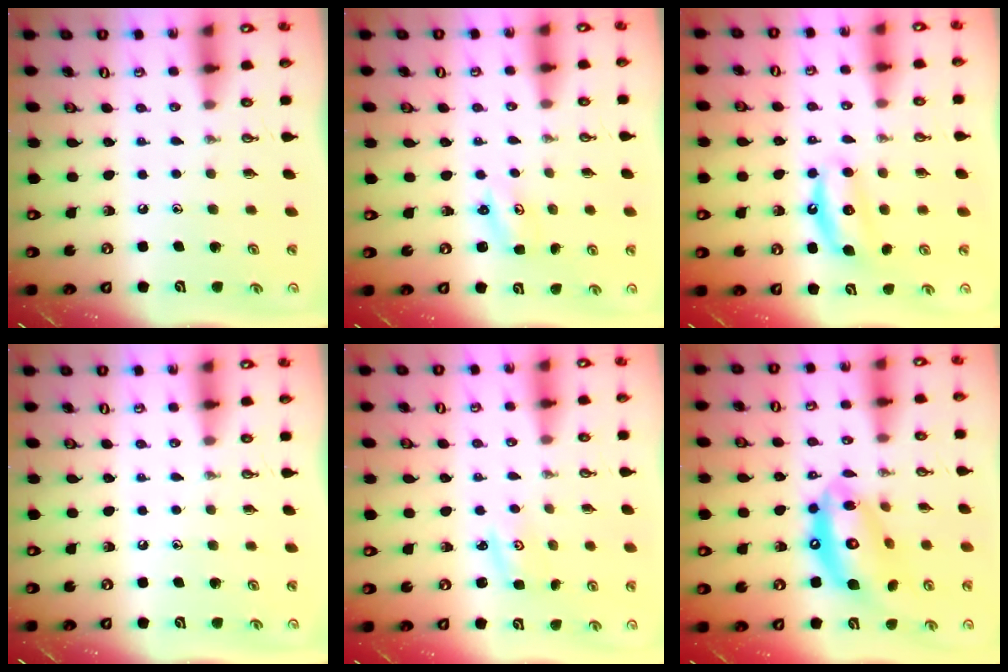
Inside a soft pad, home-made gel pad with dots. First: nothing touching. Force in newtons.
{"total": 1.9, "press": 1.9, "slide": 0.3}
{"total": 6.0, "press": 6.0, "slide": 0.7}
{"total": 0.0}
{"total": 2.8, "press": 2.8, "slide": 0.3}
{"total": 16.3, "press": 16.2, "slide": 1.5}